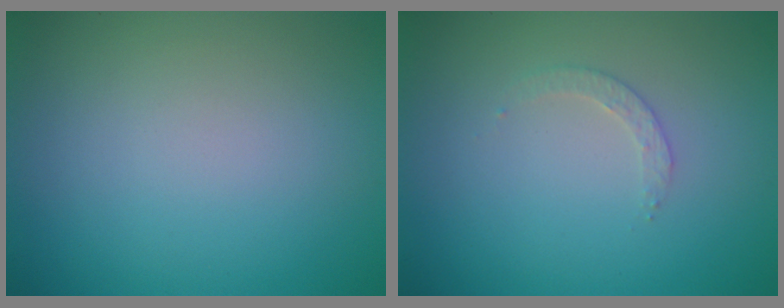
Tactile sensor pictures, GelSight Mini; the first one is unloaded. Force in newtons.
{"total": 1.2, "press": 1.2, "slide": 0.3}